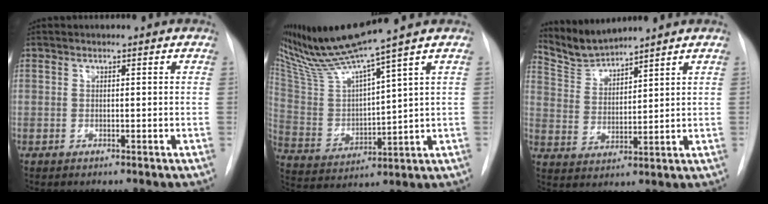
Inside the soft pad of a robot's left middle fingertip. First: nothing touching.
{"total": 13.2, "force": [11.1, -2.2, 6.8], "torque": [-0.135, -0.004, 0.220]}
{"total": 5.9, "force": [5.9, -0.6, -0.1], "torque": [-0.013, 0.000, 0.131]}